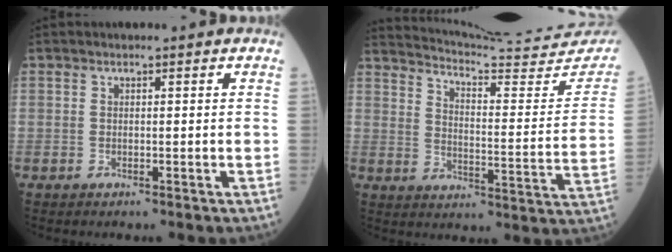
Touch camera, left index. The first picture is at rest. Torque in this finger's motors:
{"motor_torque": [0.63, -1.51, 0.09, 0.00]}